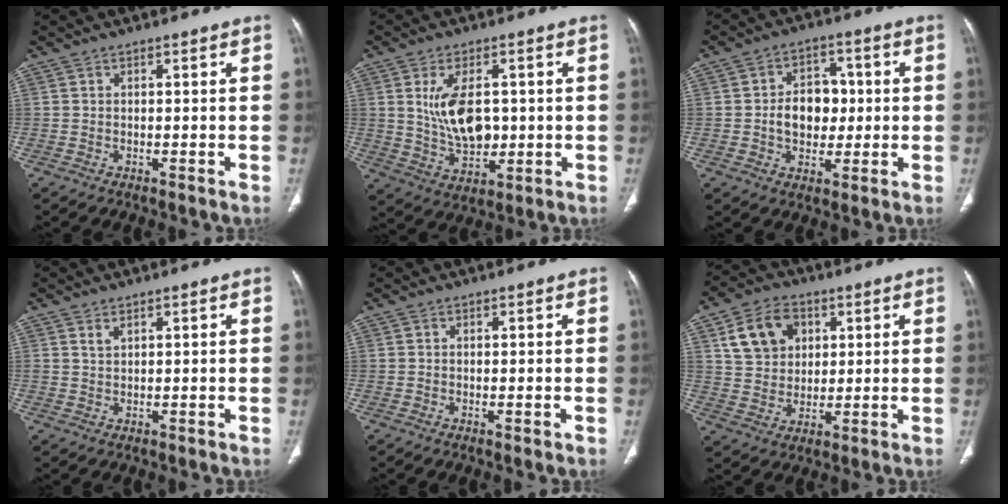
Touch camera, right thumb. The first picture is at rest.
{"total": 10.8, "force": [1.3, 6.4, 8.5], "torque": [-0.137, -0.009, 0.039]}
{"total": 9.3, "force": [-0.1, 7.1, 6.0], "torque": [-0.057, 0.014, -0.003]}
{"total": 1.4, "force": [1.0, 0.6, 0.8], "torque": [-0.012, -0.003, 0.021]}
{"total": 0.8, "force": [-0.2, 0.1, 0.8], "torque": [-0.015, -0.004, -0.001]}
{"total": 10.8, "force": [4.0, 8.3, 5.5], "torque": [-0.069, -0.005, 0.076]}